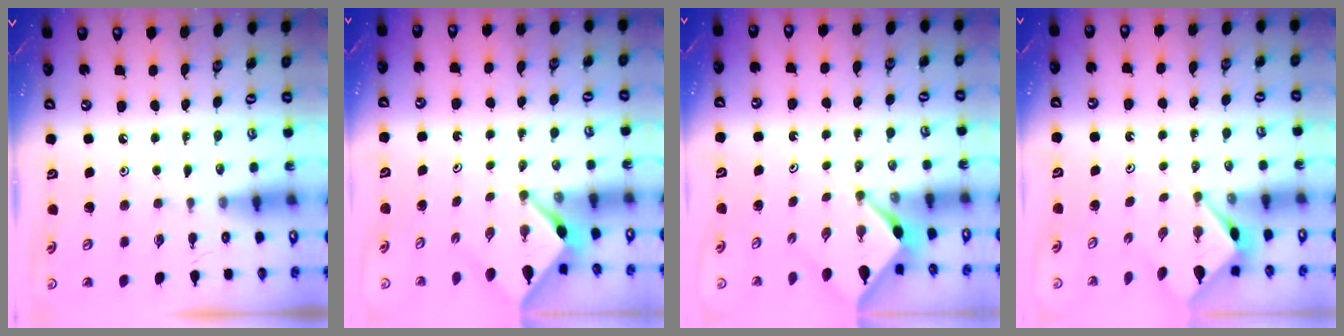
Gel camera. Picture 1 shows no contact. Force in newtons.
{"total": 2.6, "press": 2.6, "slide": 0.2}
{"total": 2.2, "press": 2.2, "slide": 0.3}
{"total": 3.3, "press": 3.2, "slide": 0.3}